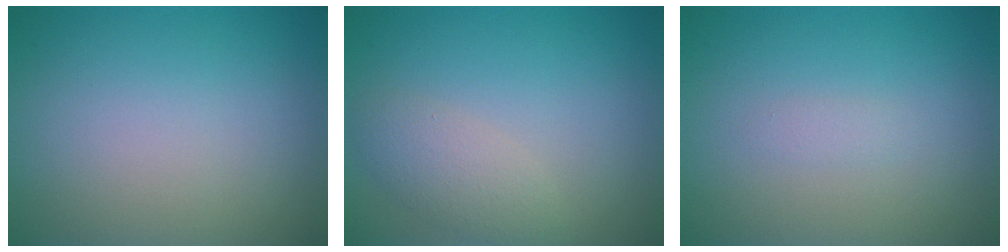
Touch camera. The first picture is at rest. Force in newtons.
{"total": 2.5, "press": 2.5, "slide": 0.0}
{"total": 0.7, "press": 0.7, "slide": 0.1}